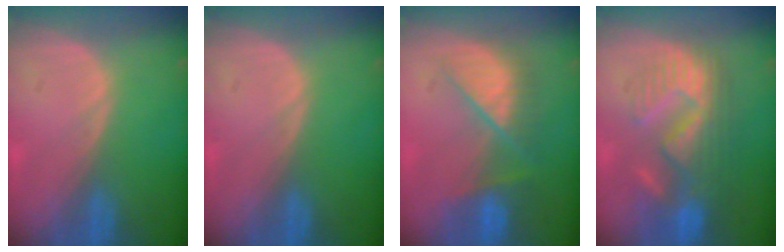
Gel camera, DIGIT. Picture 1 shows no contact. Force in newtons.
{"total": 0.0}
{"total": 7.3, "press": 7.2, "slide": 1.0}
{"total": 10.8, "press": 9.9, "slide": 4.3}